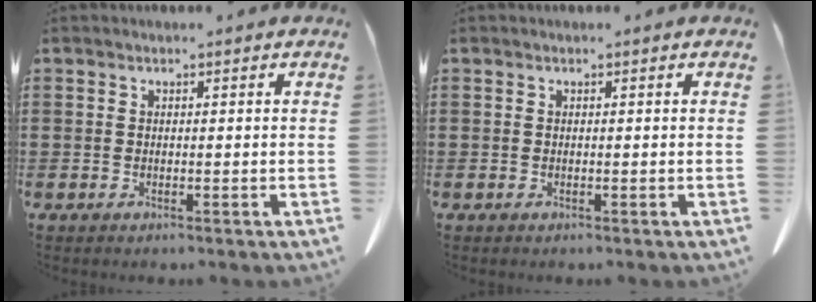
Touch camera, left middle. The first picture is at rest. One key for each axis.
{"total": 0.0}